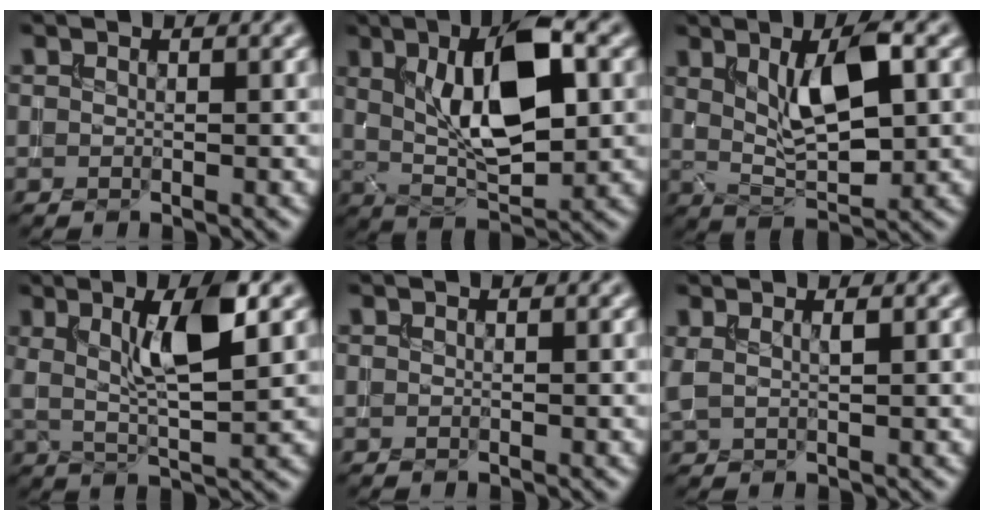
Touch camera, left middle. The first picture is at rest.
{"total": 10.1, "force": [2.3, 3.9, 9.1], "torque": [-0.153, 0.006, 0.036]}
{"total": 6.5, "force": [1.8, 2.3, 5.8], "torque": [-0.104, 0.000, 0.033]}
{"total": 6.3, "force": [1.8, 1.3, 5.9], "torque": [-0.107, -0.001, 0.034]}
{"total": 0.0}
{"total": 1.4, "force": [0.8, 0.4, 1.1], "torque": [-0.023, 0.001, 0.016]}